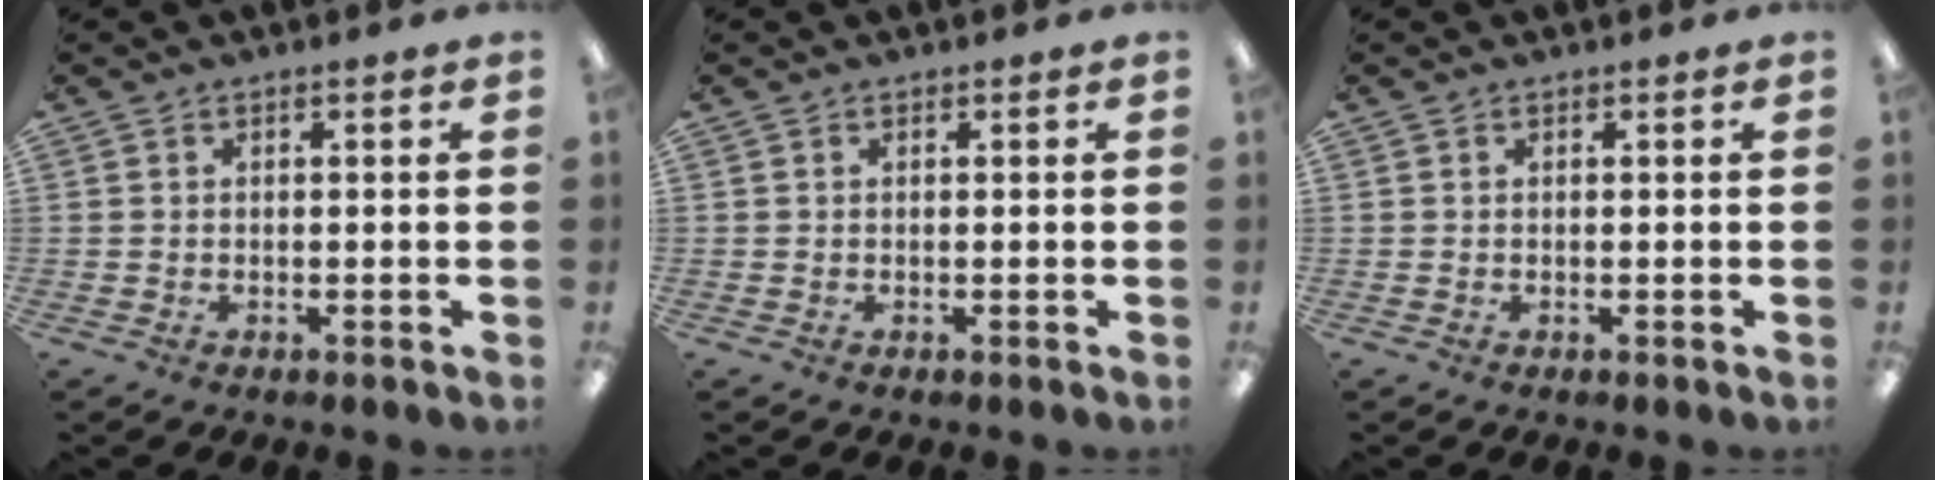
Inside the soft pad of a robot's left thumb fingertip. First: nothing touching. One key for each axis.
{"total": 0.0}
{"total": 0.0}